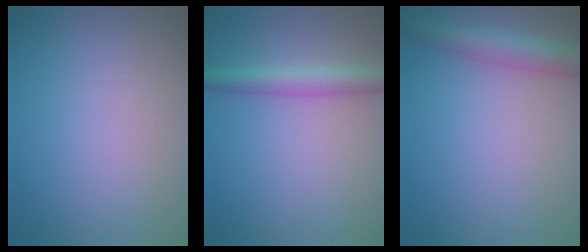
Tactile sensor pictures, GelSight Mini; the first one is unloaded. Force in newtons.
{"total": 3.4, "press": 3.4, "slide": 0.1}
{"total": 4.0, "press": 4.0, "slide": 0.2}